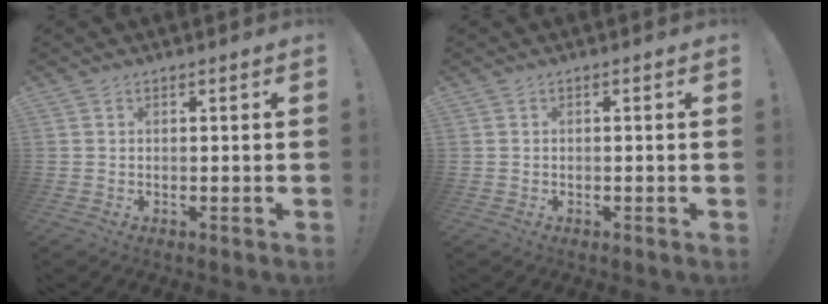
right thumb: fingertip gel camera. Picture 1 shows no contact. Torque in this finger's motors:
{"motor_torque": [0.06, 0.08, 0.05, -0.14, 0.00]}